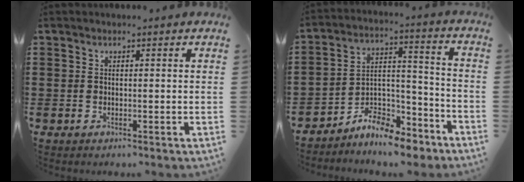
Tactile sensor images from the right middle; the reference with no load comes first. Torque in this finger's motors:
{"motor_torque": [0.98, -1.16, 0.50, 0.07]}